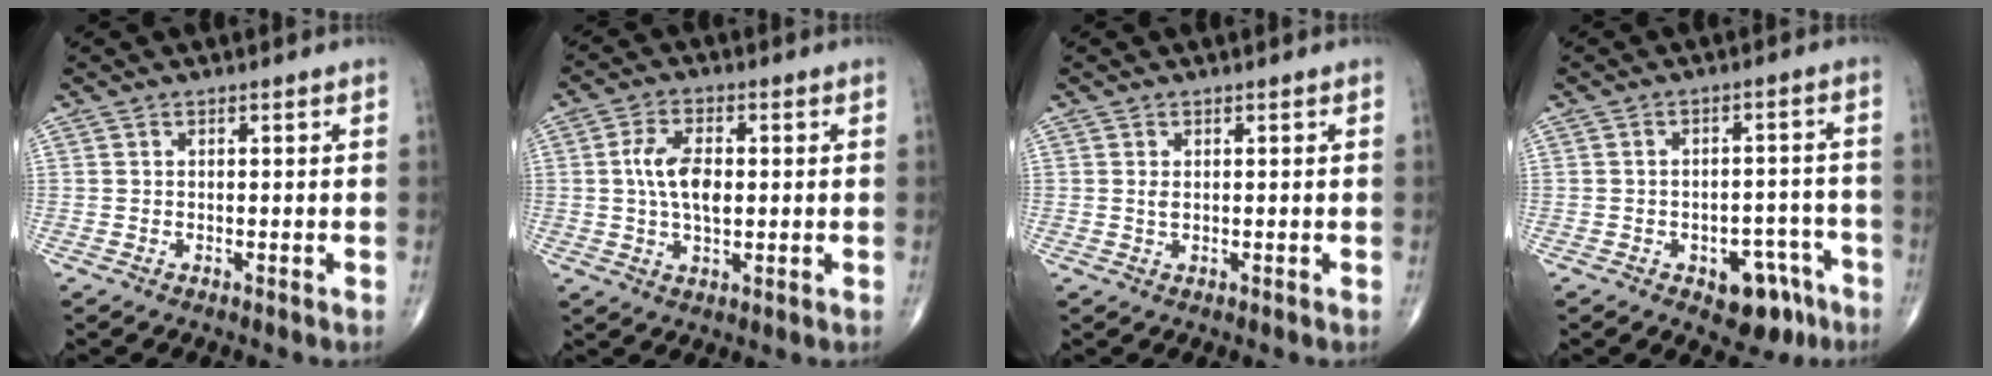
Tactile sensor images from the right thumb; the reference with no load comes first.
{"total": 7.9, "force": [0.6, 4.1, 6.7], "torque": [-0.125, 0.002, 0.009]}
{"total": 0.9, "force": [0.2, 0.5, 0.7], "torque": [-0.014, -0.002, 0.006]}
{"total": 9.0, "force": [-4.9, 5.2, 5.4], "torque": [-0.039, 0.042, -0.058]}